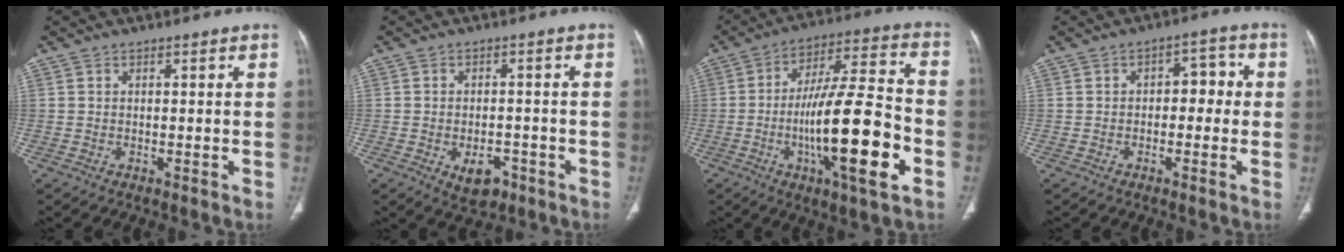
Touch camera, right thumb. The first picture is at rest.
{"total": 5.6, "force": [-2.6, 3.4, 3.6], "torque": [-0.043, 0.012, -0.030]}
{"total": 21.7, "force": [-5.9, 4.9, 20.3], "torque": [-0.344, 0.024, -0.092]}
{"total": 5.2, "force": [-0.2, 3.3, 4.0], "torque": [-0.021, 0.023, -0.013]}